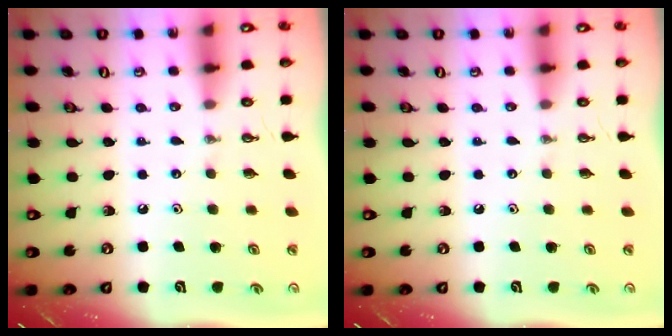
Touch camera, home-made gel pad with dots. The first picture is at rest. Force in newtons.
{"total": 0.0}